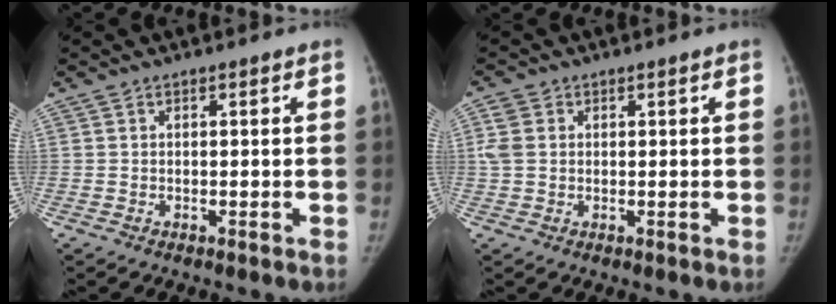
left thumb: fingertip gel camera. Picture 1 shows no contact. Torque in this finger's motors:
{"motor_torque": [0.69, 2.14, 0.61, 0.03, 0.21]}